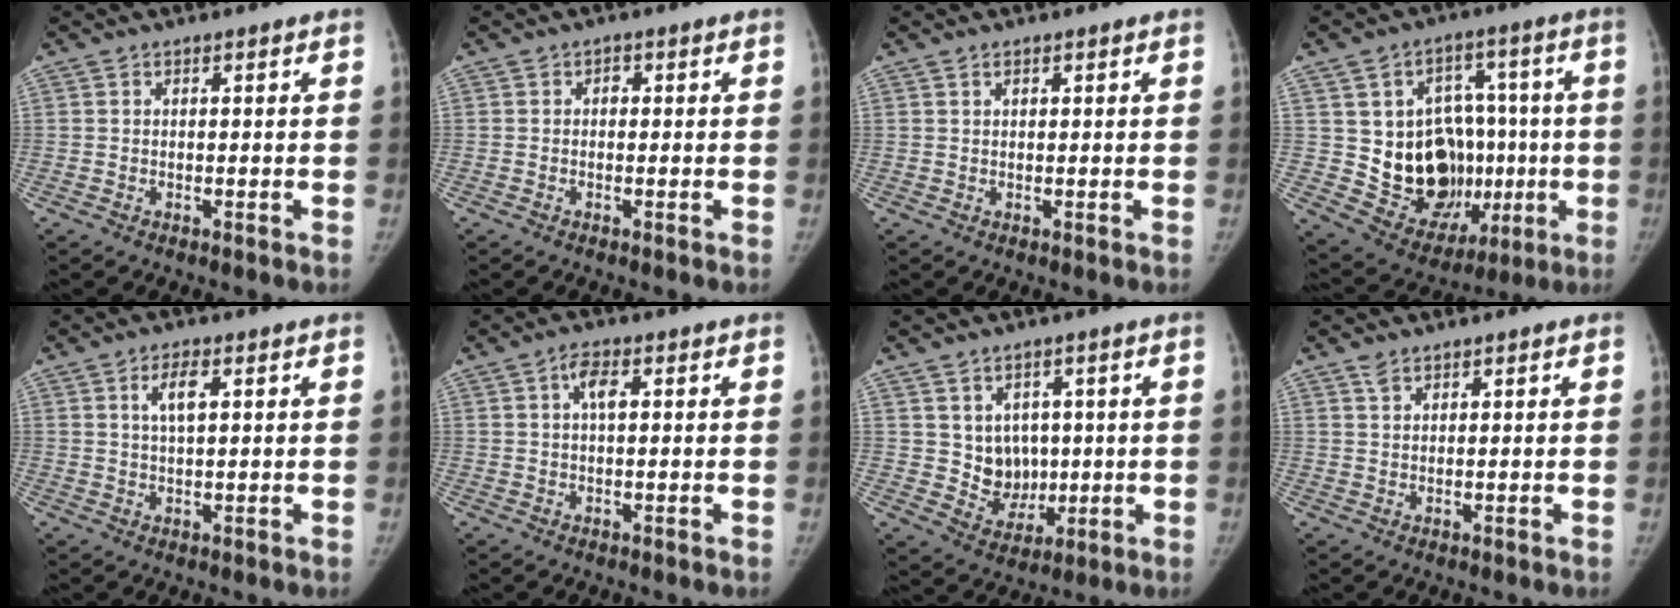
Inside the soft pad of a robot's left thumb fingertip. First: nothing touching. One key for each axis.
{"total": 1.0, "fx": 0.0, "fy": 0.8, "fz": 0.6, "tx": -0.002, "ty": 0.004, "tz": -0.006}
{"total": 0.9, "fx": 0.6, "fy": 0.4, "fz": 0.6, "tx": -0.011, "ty": 0.002, "tz": 0.011}
{"total": 19.9, "fx": -1.7, "fy": 15.2, "fz": 12.8, "tx": -0.135, "ty": 0.019, "tz": 0.008}
{"total": 4.2, "fx": 1.6, "fy": 1.5, "fz": 3.6, "tx": -0.065, "ty": 0.001, "tz": 0.029}
{"total": 3.5, "fx": 1.0, "fy": 1.5, "fz": 3.0, "tx": -0.054, "ty": 0.007, "tz": 0.016}
{"total": 7.6, "fx": 1.3, "fy": 6.5, "fz": 3.8, "tx": -0.022, "ty": -0.013, "tz": 0.037}
{"total": 1.8, "fx": 1.4, "fy": 0.8, "fz": 0.9, "tx": -0.016, "ty": 0.002, "tz": 0.029}